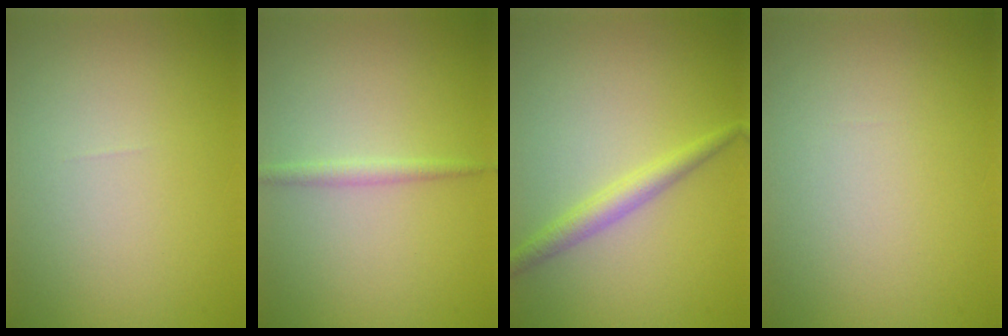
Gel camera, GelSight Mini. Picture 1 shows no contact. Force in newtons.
{"total": 1.2, "press": 1.2, "slide": 0.1}
{"total": 2.2, "press": 2.2, "slide": 0.1}
{"total": 0.0}